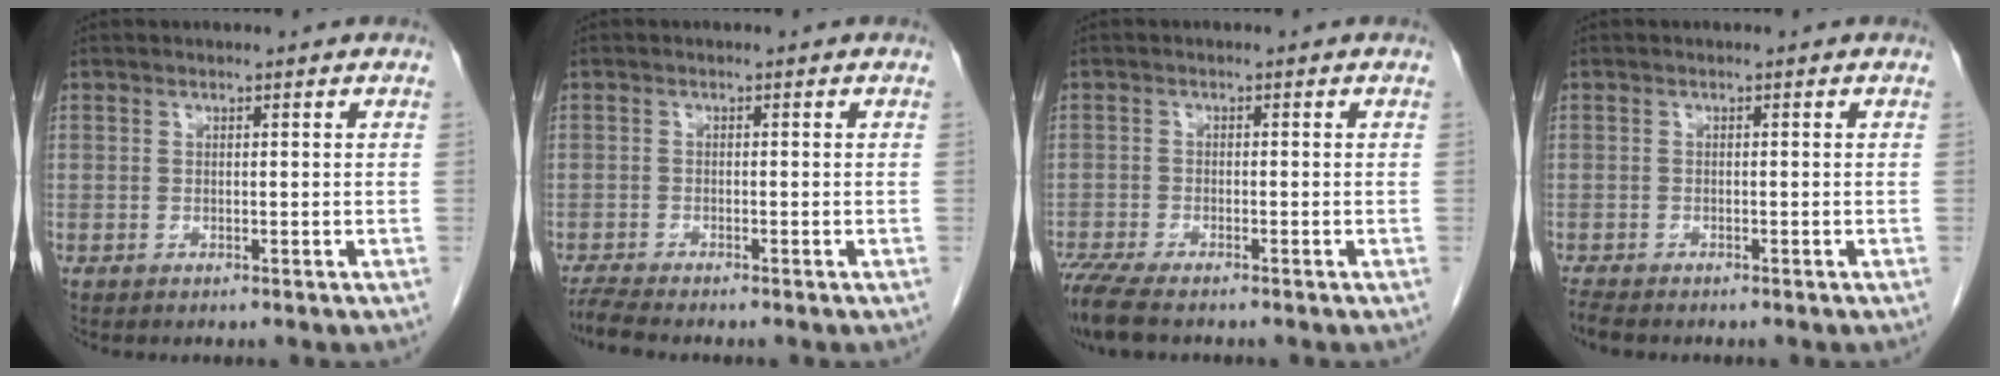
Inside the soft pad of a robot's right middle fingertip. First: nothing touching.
{"total": 2.9, "force": [-2.7, -0.5, 1.0], "torque": [-0.028, -0.015, -0.051]}
{"total": 6.5, "force": [-5.3, 1.2, 3.6], "torque": [-0.072, -0.018, -0.094]}
{"total": 2.2, "force": [-2.0, 0.5, 0.9], "torque": [-0.024, -0.007, -0.032]}